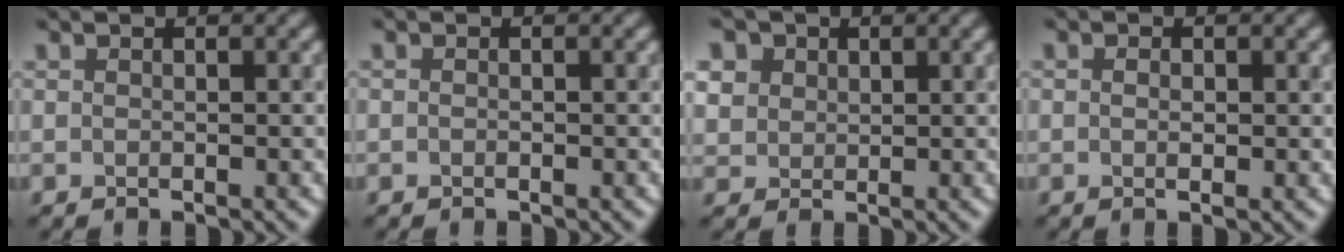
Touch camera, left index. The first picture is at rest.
{"total": 0.0}
{"total": 5.3, "force": [2.6, 4.0, 2.3], "torque": [-0.079, 0.013, 0.043]}
{"total": 1.1, "force": [0.0, 0.6, 1.0], "torque": [-0.015, -0.001, 0.000]}